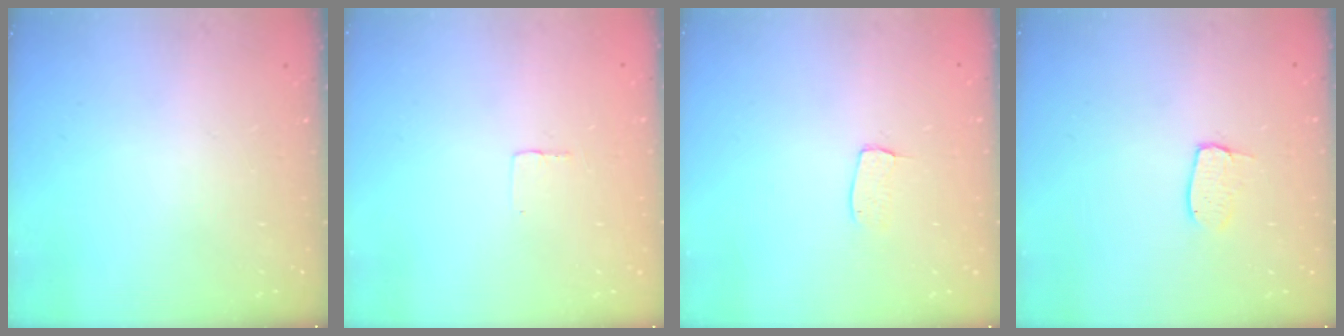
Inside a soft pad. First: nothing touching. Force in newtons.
{"total": 1.9, "press": 1.9, "slide": 0.1}
{"total": 4.6, "press": 4.6, "slide": 0.3}
{"total": 4.3, "press": 4.3, "slide": 0.2}